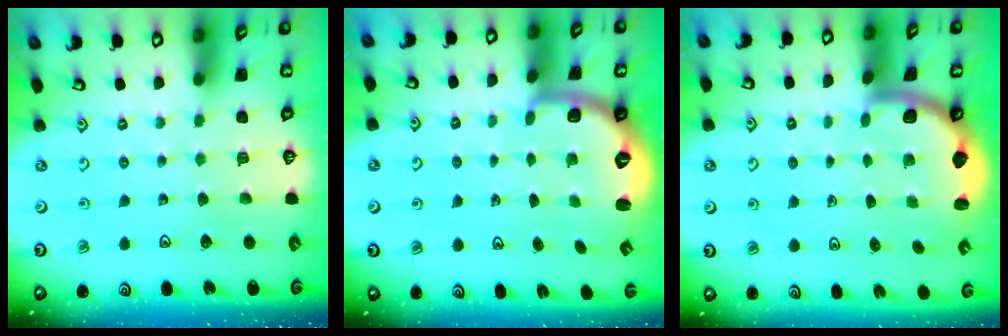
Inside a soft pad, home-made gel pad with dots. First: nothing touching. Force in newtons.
{"total": 2.5, "press": 2.0, "slide": 1.6}
{"total": 1.8, "press": 1.8, "slide": 0.1}